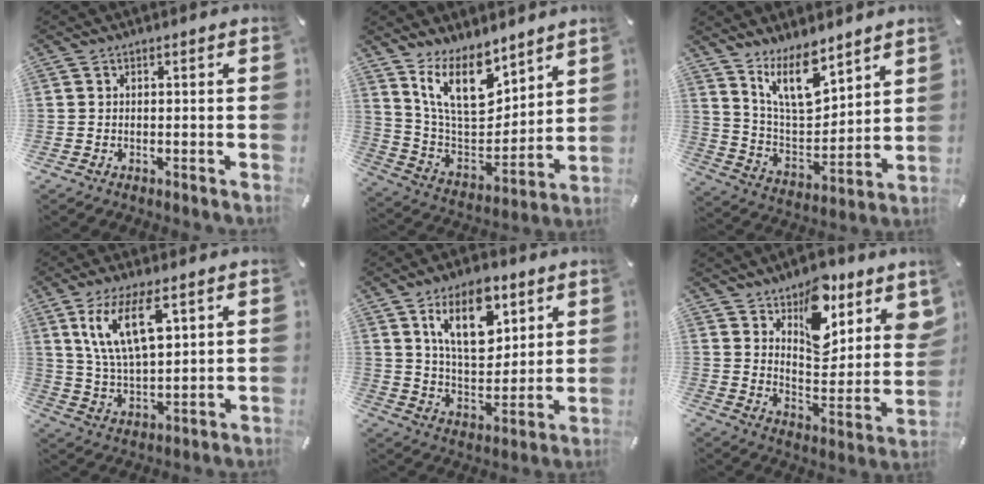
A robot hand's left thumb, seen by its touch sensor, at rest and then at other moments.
{"total": 16.8, "force": [11.2, 8.1, 9.6], "torque": [-0.193, -0.070, 0.202]}
{"total": 14.8, "force": [10.5, 6.4, 8.2], "torque": [-0.158, -0.057, 0.193]}
{"total": 13.9, "force": [7.0, 5.9, 10.5], "torque": [-0.227, -0.010, 0.121]}
{"total": 16.3, "force": [8.1, 9.0, 10.9], "torque": [-0.189, -0.018, 0.143]}
{"total": 14.1, "force": [9.9, 7.1, 7.1], "torque": [-0.090, -0.087, 0.172]}